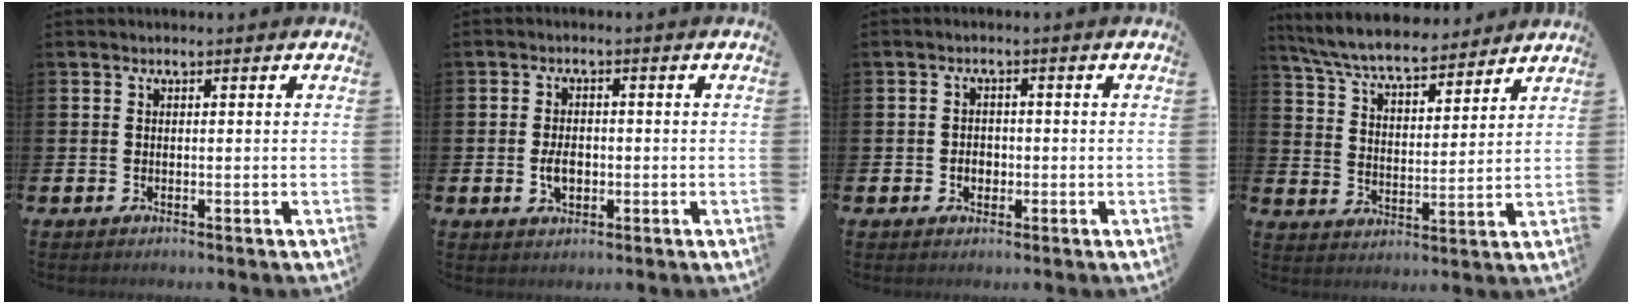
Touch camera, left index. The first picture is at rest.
{"total": 3.2, "force": [-0.5, 2.0, 2.4], "torque": [-0.030, -0.002, -0.014]}
{"total": 2.1, "force": [-0.5, 1.7, 1.1], "torque": [-0.007, -0.001, -0.016]}
{"total": 7.7, "force": [7.2, 1.3, 2.4], "torque": [-0.074, -0.042, 0.126]}